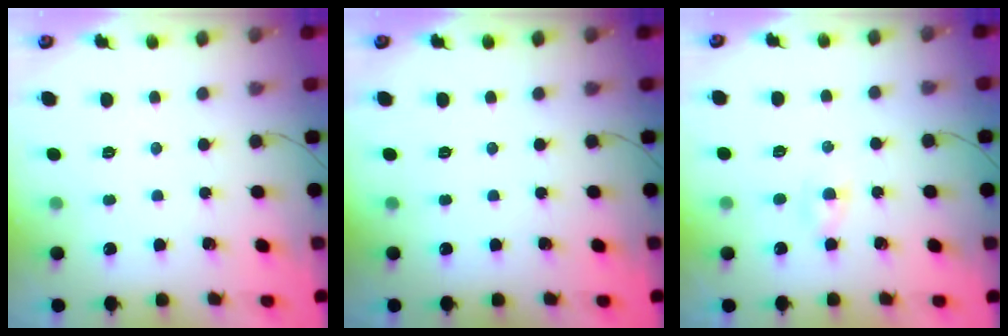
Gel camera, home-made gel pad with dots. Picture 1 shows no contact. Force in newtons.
{"total": 0.0}
{"total": 1.6, "press": 1.5, "slide": 0.6}